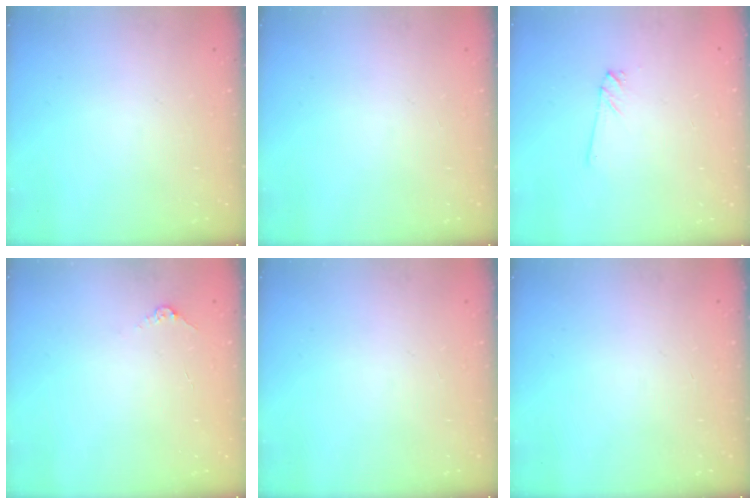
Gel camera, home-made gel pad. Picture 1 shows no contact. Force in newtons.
{"total": 0.0}
{"total": 1.2, "press": 1.2, "slide": 0.1}
{"total": 3.7, "press": 3.6, "slide": 0.4}
{"total": 0.0}
{"total": 0.0}